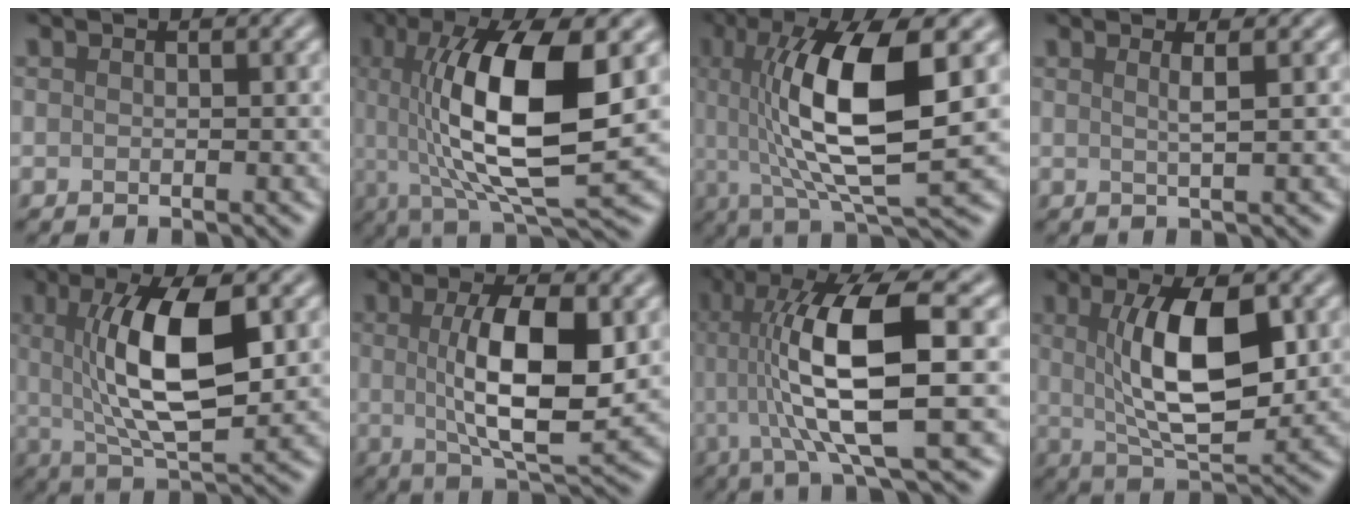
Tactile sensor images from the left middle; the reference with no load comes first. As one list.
[{"total": 12.2, "force": [1.1, 3.8, 11.6], "torque": [-0.198, 0.001, 0.021]}, {"total": 11.1, "force": [1.2, 3.0, 10.6], "torque": [-0.176, 0.004, 0.024]}, {"total": 2.0, "force": [0.7, 0.6, 1.8], "torque": [-0.026, 0.004, -0.001]}, {"total": 9.4, "force": [1.4, 3.2, 8.7], "torque": [-0.150, -0.004, 0.026]}, {"total": 8.6, "force": [0.7, 2.7, 8.1], "torque": [-0.138, -0.008, 0.015]}, {"total": 11.1, "force": [0.6, 2.6, 10.8], "torque": [-0.182, 0.005, 0.015]}, {"total": 8.5, "force": [1.3, 3.0, 7.9], "torque": [-0.134, -0.008, 0.026]}]